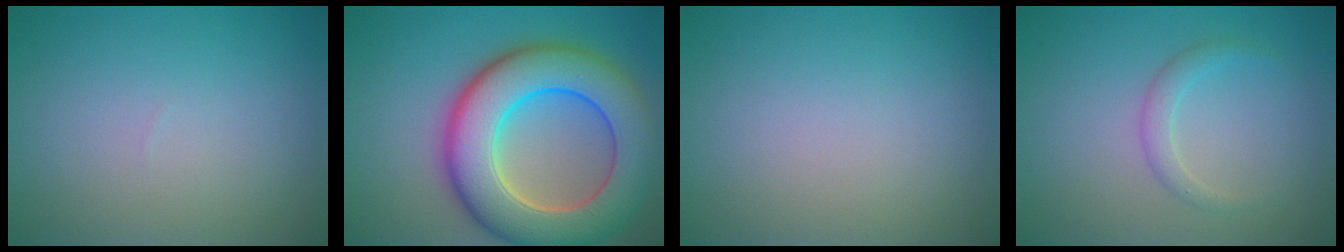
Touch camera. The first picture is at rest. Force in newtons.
{"total": 12.0, "press": 12.0, "slide": 0.7}
{"total": 0.0}
{"total": 1.5, "press": 1.5, "slide": 0.0}